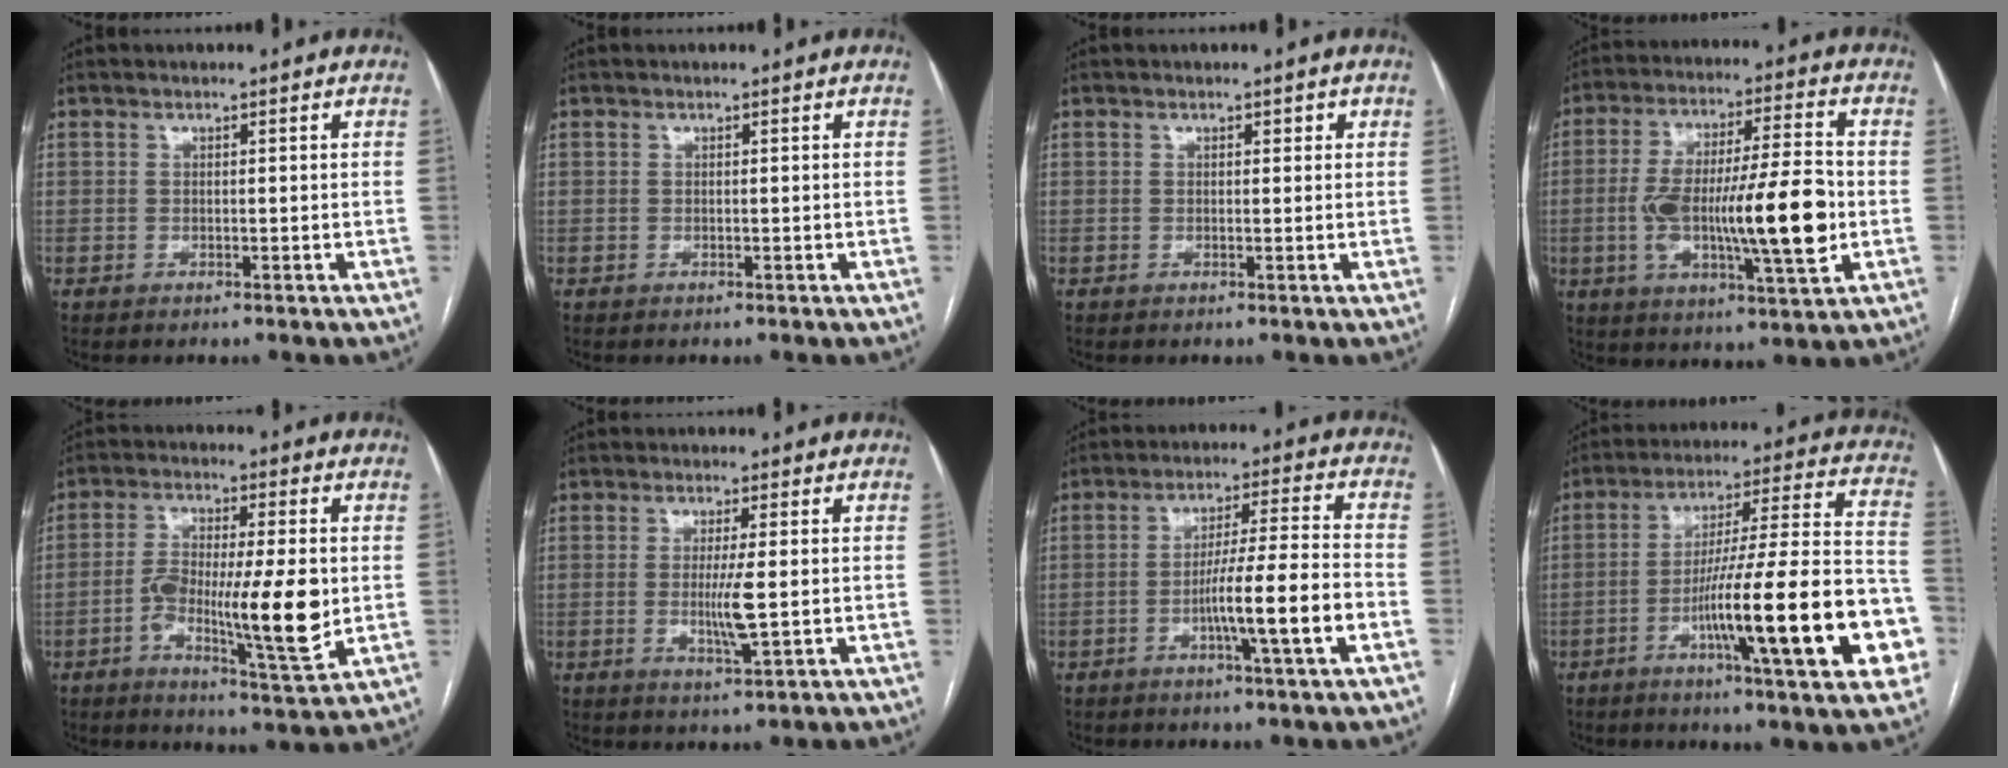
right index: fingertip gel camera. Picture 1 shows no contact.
{"total": 0.0}
{"total": 0.9, "force": [0.4, 0.6, 0.6], "torque": [-0.005, 0.002, 0.002]}
{"total": 18.0, "force": [-2.5, 2.9, 17.6], "torque": [-0.312, 0.004, -0.037]}
{"total": 13.2, "force": [-1.8, 2.1, 12.9], "torque": [-0.220, -0.006, -0.030]}
{"total": 4.9, "force": [-0.3, 0.3, 4.9], "torque": [-0.093, -0.008, -0.004]}
{"total": 11.0, "force": [-3.6, -0.8, 10.4], "torque": [-0.175, 0.001, -0.060]}
{"total": 23.4, "force": [-7.9, 1.4, 22.0], "torque": [-0.284, 0.002, -0.119]}